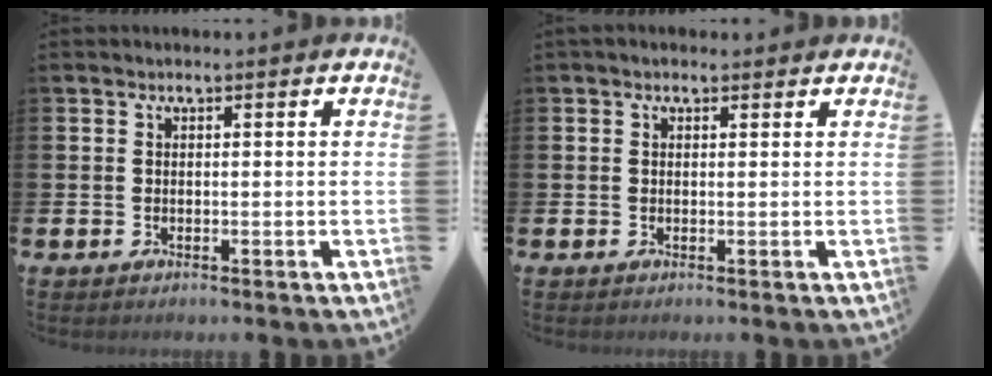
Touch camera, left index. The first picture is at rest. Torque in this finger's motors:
{"motor_torque": [0.89, -1.25, 0.53, 0.11]}